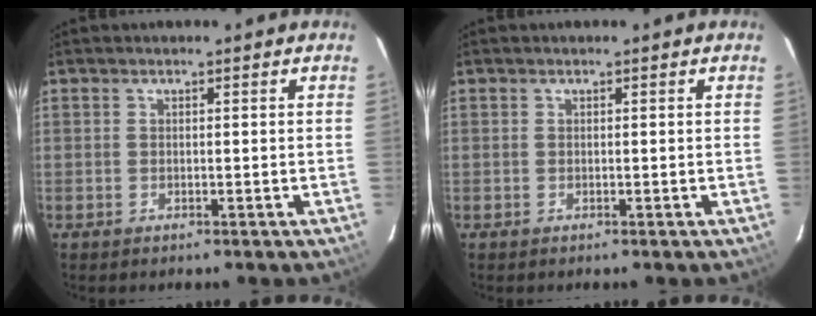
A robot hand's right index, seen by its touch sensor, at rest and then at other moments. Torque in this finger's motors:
{"motor_torque": [0.00, 0.00, 0.00, 0.00]}